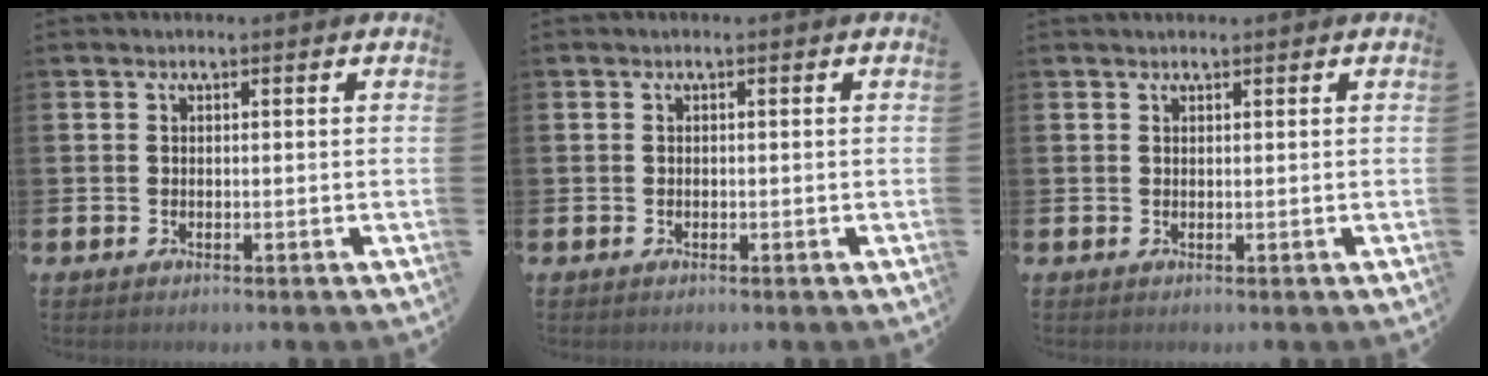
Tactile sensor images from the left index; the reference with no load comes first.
{"total": 0.0}
{"total": 0.6, "force": [0.6, 0.0, 0.1], "torque": [0.010, -0.005, 0.008]}